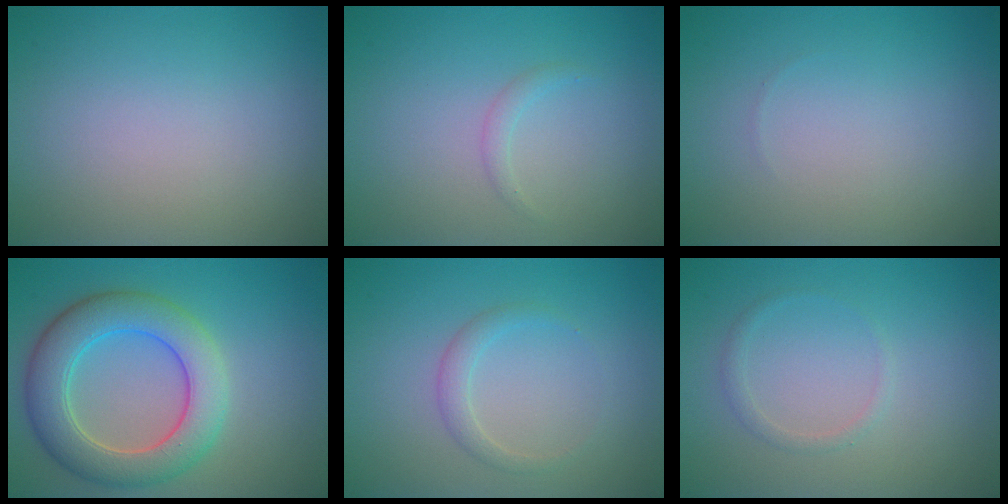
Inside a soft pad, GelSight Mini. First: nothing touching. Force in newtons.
{"total": 0.8, "press": 0.8, "slide": 0.1}
{"total": 0.0}
{"total": 7.0, "press": 7.0, "slide": 0.2}
{"total": 1.4, "press": 1.4, "slide": 0.1}
{"total": 1.0, "press": 1.0, "slide": 0.1}